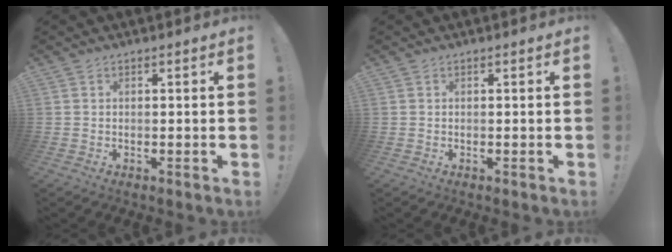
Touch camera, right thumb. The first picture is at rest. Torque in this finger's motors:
{"motor_torque": [0.00, 0.00, 0.00, 0.00, 0.00]}